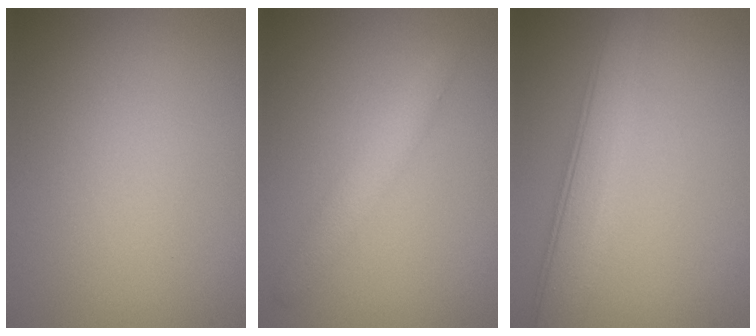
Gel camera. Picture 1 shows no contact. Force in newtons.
{"total": 2.3, "press": 2.3, "slide": 0.0}
{"total": 4.9, "press": 4.9, "slide": 0.4}